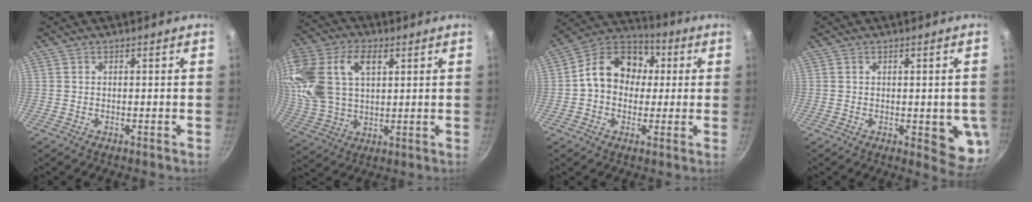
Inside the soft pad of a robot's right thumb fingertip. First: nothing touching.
{"total": 21.2, "force": [7.0, 13.6, 14.6], "torque": [-0.317, 0.008, 0.134]}
{"total": 13.9, "force": [1.5, 11.1, 8.2], "torque": [-0.094, 0.030, 0.003]}
{"total": 7.9, "force": [-0.9, 3.2, 7.2], "torque": [-0.058, -0.011, -0.009]}